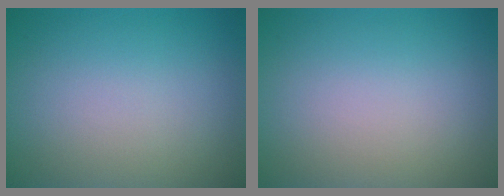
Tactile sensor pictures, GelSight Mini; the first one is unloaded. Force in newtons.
{"total": 0.0}